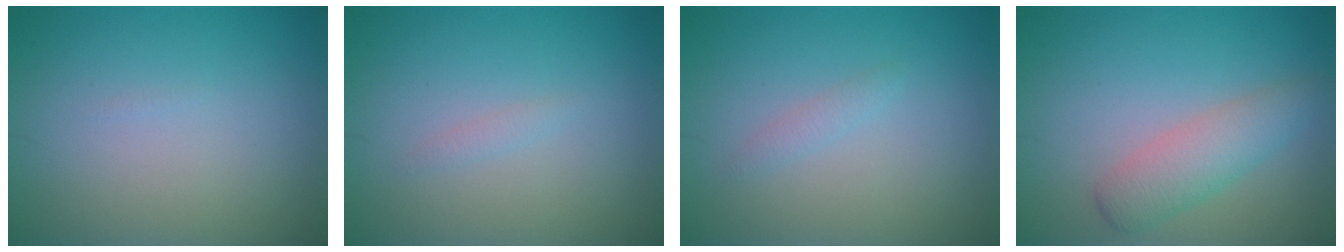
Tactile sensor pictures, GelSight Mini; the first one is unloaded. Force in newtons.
{"total": 0.6, "press": 0.6, "slide": 0.0}
{"total": 0.9, "press": 0.8, "slide": 0.1}
{"total": 3.2, "press": 3.2, "slide": 0.1}